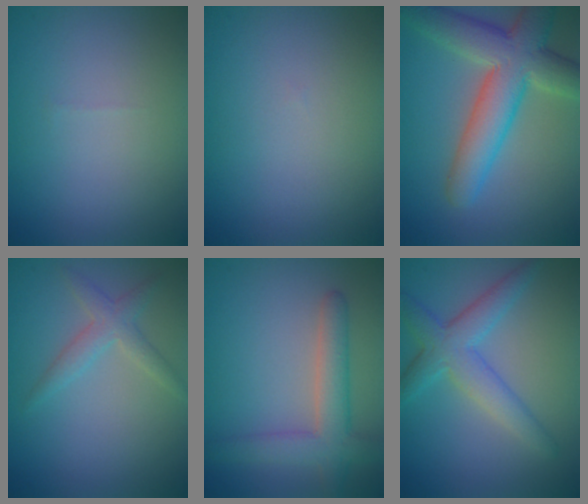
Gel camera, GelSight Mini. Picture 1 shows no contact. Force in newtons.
{"total": 0.0}
{"total": 8.2, "press": 8.2, "slide": 0.5}
{"total": 2.1, "press": 2.1, "slide": 0.1}
{"total": 4.3, "press": 4.3, "slide": 0.3}
{"total": 4.2, "press": 4.2, "slide": 0.1}